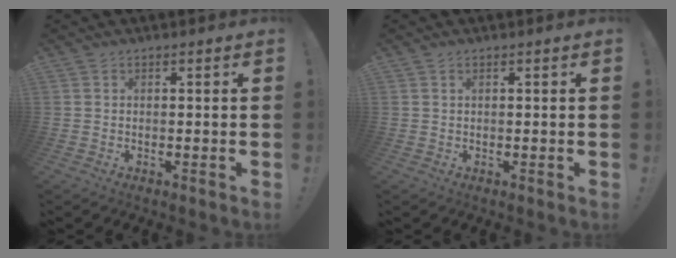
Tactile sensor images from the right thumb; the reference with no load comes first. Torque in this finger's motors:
{"motor_torque": [-0.18, -0.32, 0.21, 0.01, 0.00]}